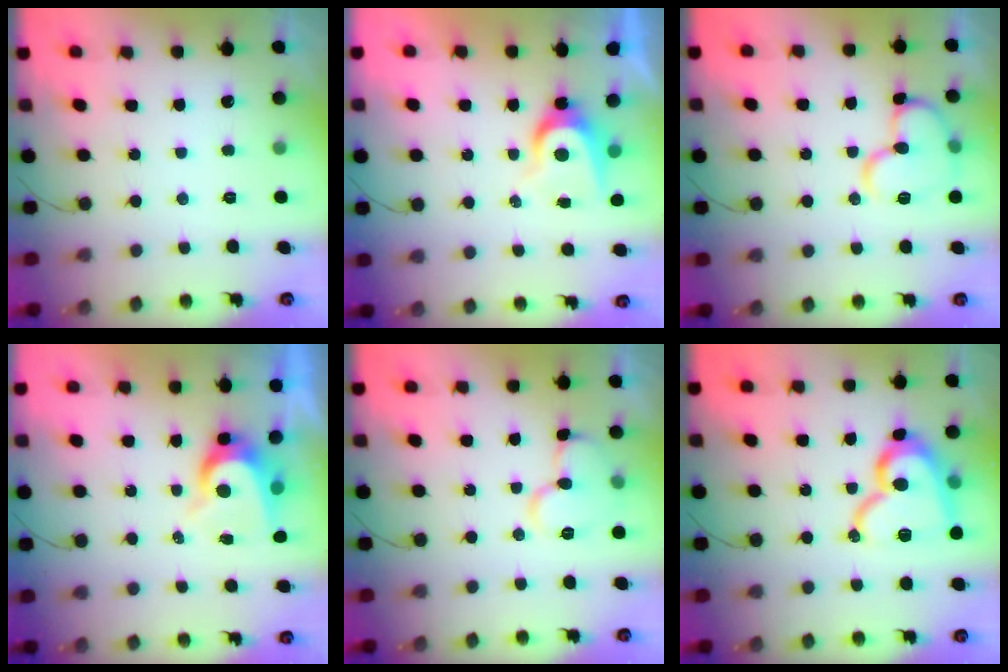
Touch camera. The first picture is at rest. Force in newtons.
{"total": 6.9, "press": 6.9, "slide": 0.4}
{"total": 14.1, "press": 14.0, "slide": 1.8}
{"total": 7.5, "press": 7.5, "slide": 0.5}
{"total": 10.6, "press": 10.6, "slide": 0.8}
{"total": 16.5, "press": 16.5, "slide": 1.4}